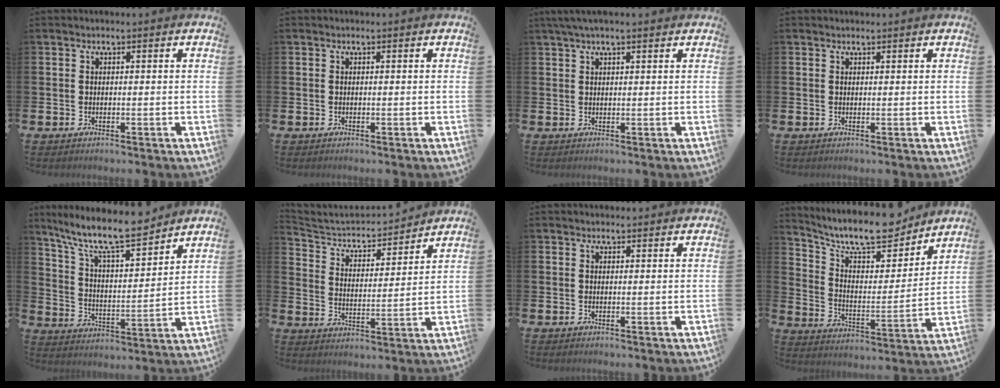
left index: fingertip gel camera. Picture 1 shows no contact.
{"total": 0.0}
{"total": 2.5, "force": [1.8, 0.5, 1.6], "torque": [-0.034, 0.006, 0.033]}
{"total": 0.0}
{"total": 11.0, "force": [9.7, 1.9, 4.9], "torque": [-0.122, -0.062, 0.167]}
{"total": 4.6, "force": [4.3, 1.4, 0.9], "torque": [-0.051, -0.039, 0.066]}
{"total": 0.7, "force": [0.7, 0.3, 0.1], "torque": [0.008, 0.000, 0.010]}
{"total": 11.5, "force": [10.2, 2.8, 4.5], "torque": [-0.117, -0.063, 0.179]}